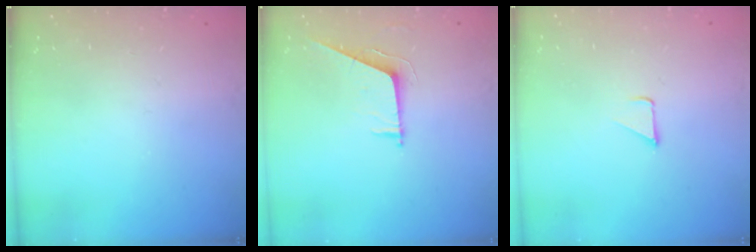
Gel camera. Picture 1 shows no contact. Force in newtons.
{"total": 6.5, "press": 6.5, "slide": 0.2}
{"total": 1.8, "press": 1.7, "slide": 0.1}